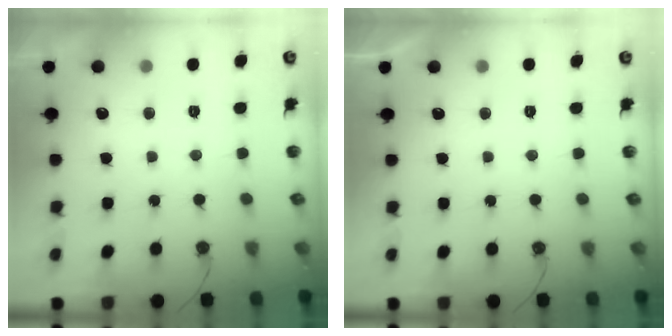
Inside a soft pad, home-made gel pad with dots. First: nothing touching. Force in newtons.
{"total": 0.0}